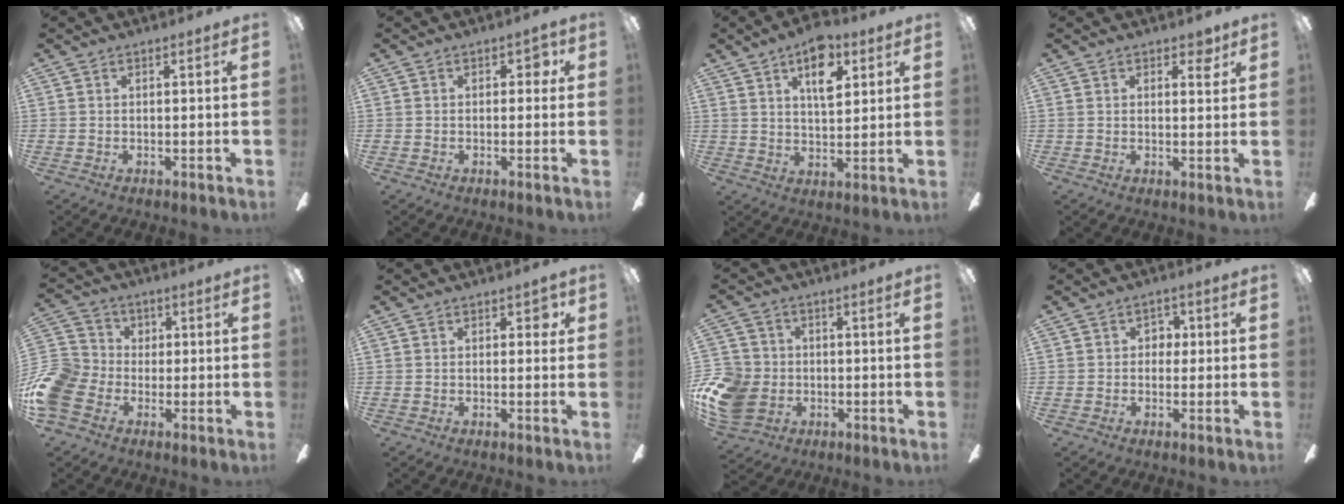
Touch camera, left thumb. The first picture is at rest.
{"total": 2.7, "force": [0.0, 2.0, 1.9], "torque": [-0.021, 0.006, -0.005]}
{"total": 9.9, "force": [5.1, 5.2, 6.7], "torque": [-0.085, -0.013, 0.084]}
{"total": 3.0, "force": [1.9, 1.6, 1.7], "torque": [-0.014, -0.004, 0.028]}
{"total": 12.3, "force": [-4.3, 10.2, 5.4], "torque": [-0.141, 0.042, -0.077]}
{"total": 2.7, "force": [0.4, 1.9, 1.9], "torque": [-0.021, 0.004, 0.003]}
{"total": 12.0, "force": [-3.5, 9.8, 5.9], "torque": [-0.148, 0.025, -0.062]}
{"total": 3.2, "force": [-0.5, 2.9, 1.4], "torque": [-0.024, 0.013, -0.014]}